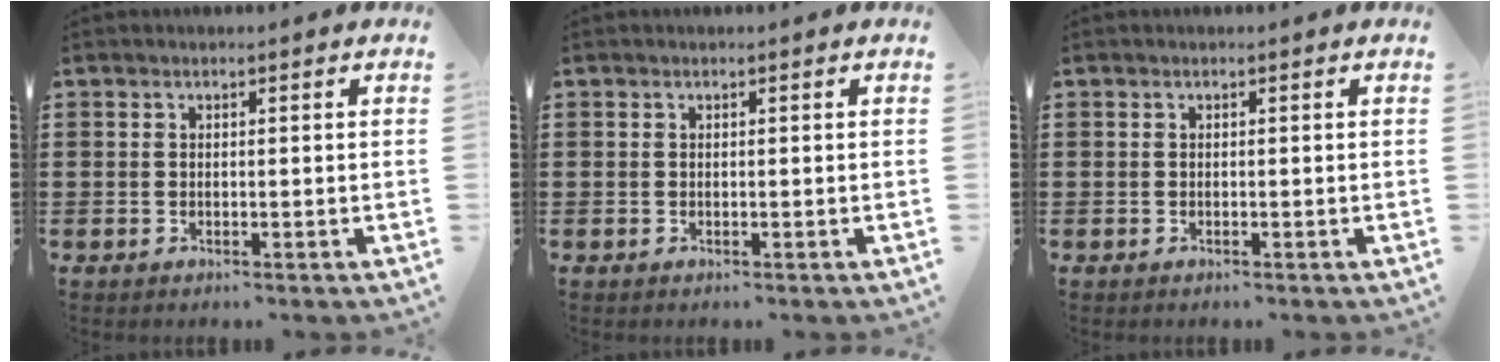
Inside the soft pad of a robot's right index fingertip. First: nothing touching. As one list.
[{"total": 0.0}, {"total": 0.0}]